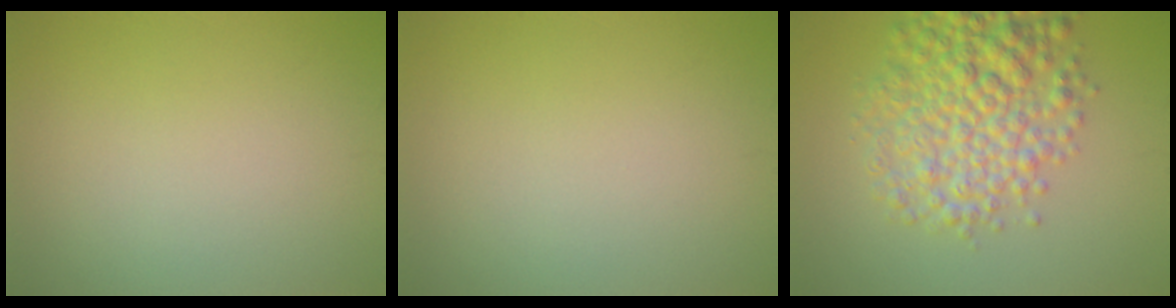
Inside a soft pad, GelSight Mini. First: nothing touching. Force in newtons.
{"total": 0.0}
{"total": 7.1, "press": 7.1, "slide": 0.2}